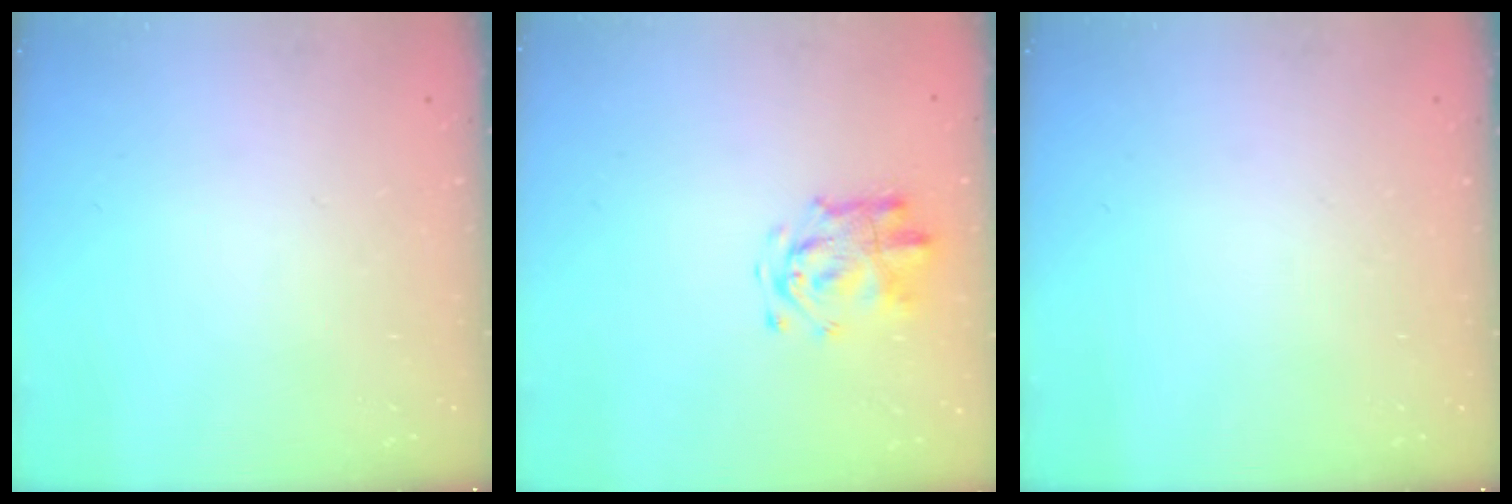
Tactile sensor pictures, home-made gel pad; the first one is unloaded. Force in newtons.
{"total": 4.5, "press": 4.4, "slide": 0.9}
{"total": 0.0}